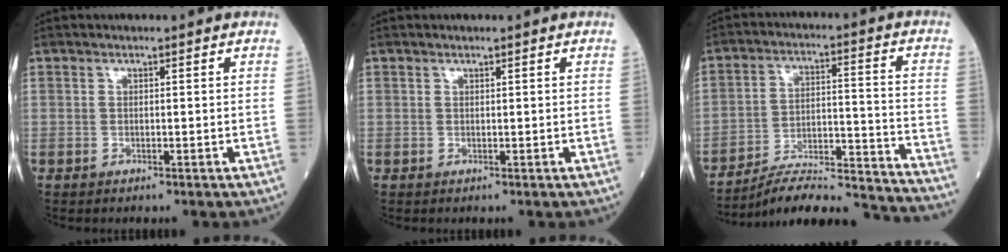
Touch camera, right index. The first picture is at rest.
{"total": 0.0}
{"total": 21.2, "force": [-20.2, -0.2, 6.3], "torque": [-0.073, 0.008, -0.291]}